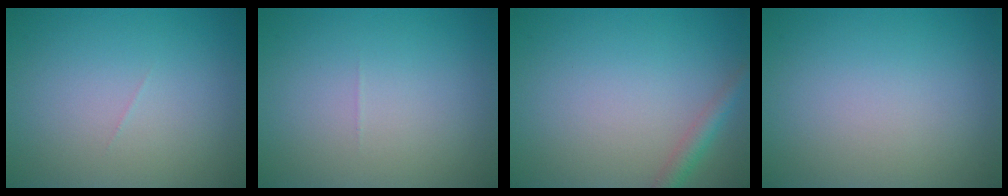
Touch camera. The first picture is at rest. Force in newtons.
{"total": 0.0}
{"total": 1.9, "press": 1.9, "slide": 0.1}
{"total": 0.0}